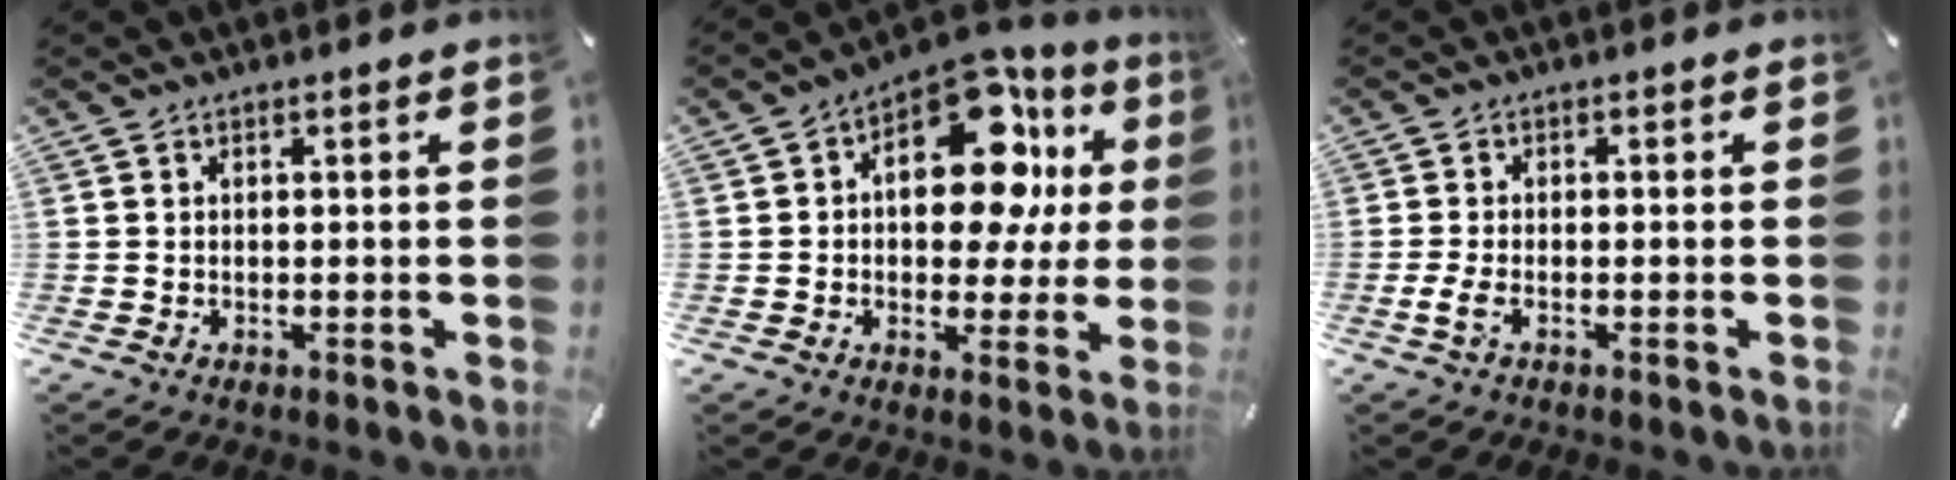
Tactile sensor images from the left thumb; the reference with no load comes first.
{"total": 17.9, "force": [6.3, 10.3, 13.2], "torque": [-0.182, -0.039, 0.108]}
{"total": 3.0, "force": [-1.2, 1.2, 2.5], "torque": [-0.054, 0.000, -0.024]}